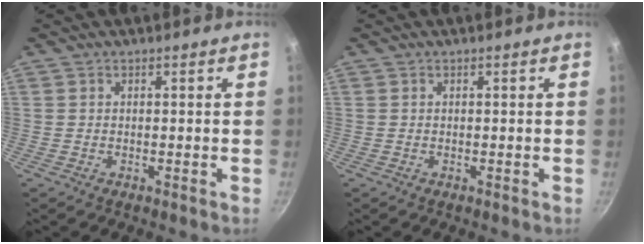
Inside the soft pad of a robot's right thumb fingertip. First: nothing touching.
{"total": 0.0}